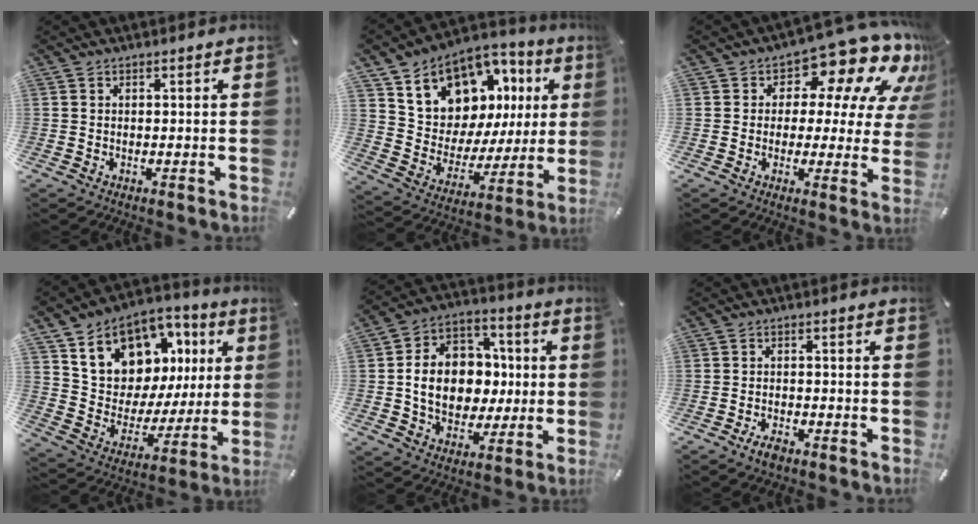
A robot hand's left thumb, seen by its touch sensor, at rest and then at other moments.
{"total": 12.4, "force": [8.6, 8.6, 2.6], "torque": [-0.059, -0.086, 0.161]}
{"total": 13.9, "force": [9.4, 6.8, 7.6], "torque": [-0.111, -0.077, 0.156]}
{"total": 14.6, "force": [8.7, 10.8, 4.7], "torque": [-0.088, -0.070, 0.165]}
{"total": 14.5, "force": [-0.7, 12.2, 7.9], "torque": [-0.160, 0.014, -0.002]}
{"total": 3.3, "force": [-2.4, 1.5, 1.6], "torque": [-0.033, 0.011, -0.046]}